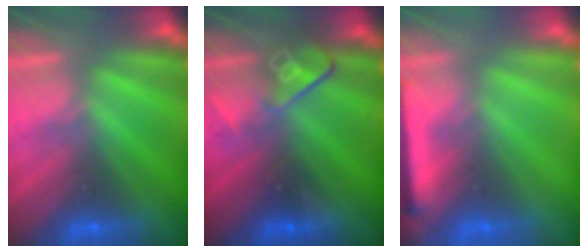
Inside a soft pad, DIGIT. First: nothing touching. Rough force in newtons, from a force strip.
{"total": 2.7}
{"total": 7.8}